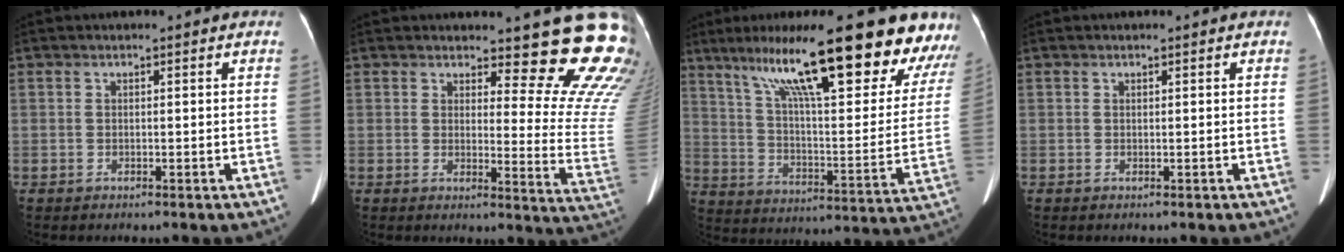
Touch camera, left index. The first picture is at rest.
{"total": 15.4, "force": [14.0, 2.3, 6.0], "torque": [-0.046, -0.120, 0.132]}
{"total": 27.8, "force": [20.0, 4.2, 18.8], "torque": [-0.262, 0.015, 0.285]}
{"total": 0.0}